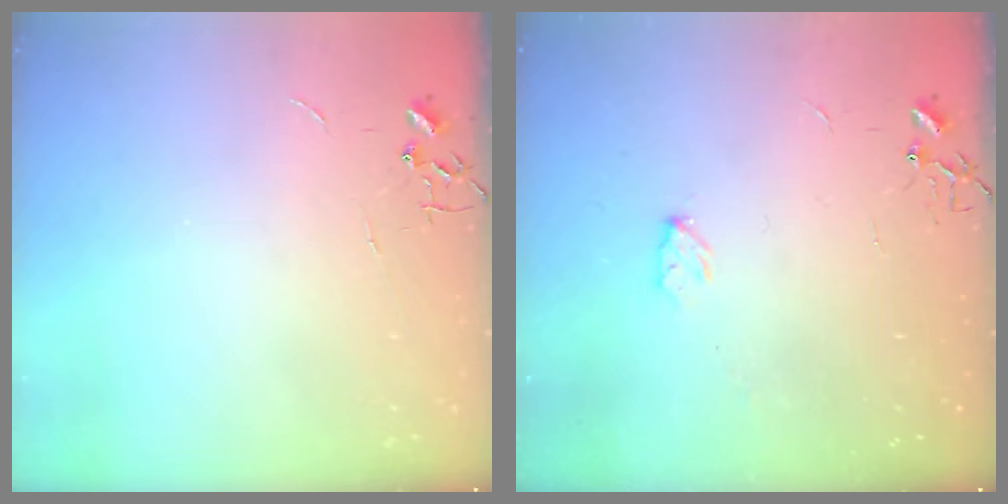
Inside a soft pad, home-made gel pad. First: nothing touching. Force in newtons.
{"total": 3.8, "press": 3.8, "slide": 0.6}